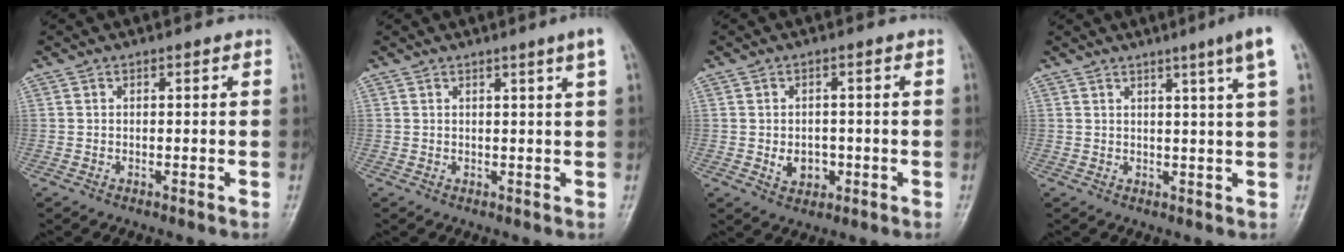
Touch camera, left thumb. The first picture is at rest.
{"total": 3.0, "force": [1.5, -0.8, 2.4], "torque": [-0.039, -0.010, 0.025]}
{"total": 4.1, "force": [-0.9, 3.3, 2.2], "torque": [-0.016, 0.005, -0.006]}
{"total": 6.2, "force": [3.2, -0.8, 5.2], "torque": [-0.075, -0.009, 0.044]}